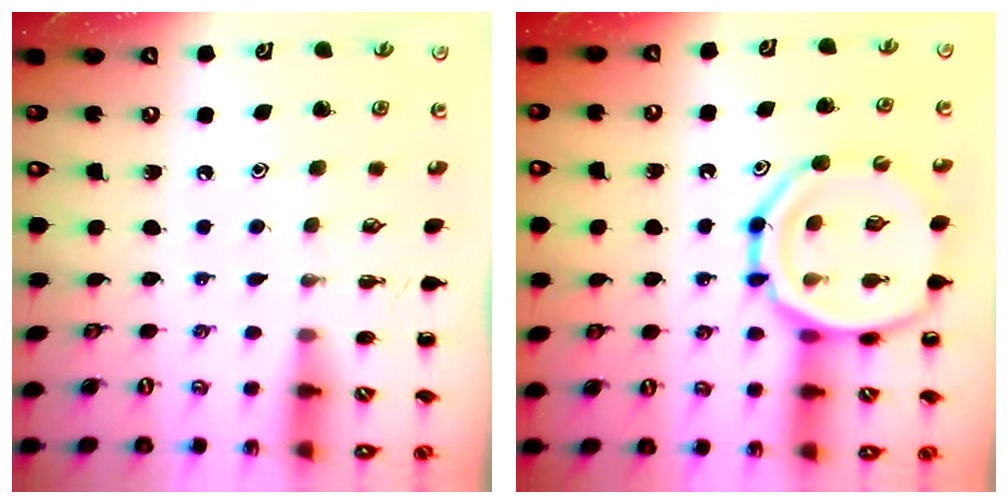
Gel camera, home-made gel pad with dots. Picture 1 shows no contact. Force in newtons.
{"total": 16.9, "press": 16.6, "slide": 3.1}